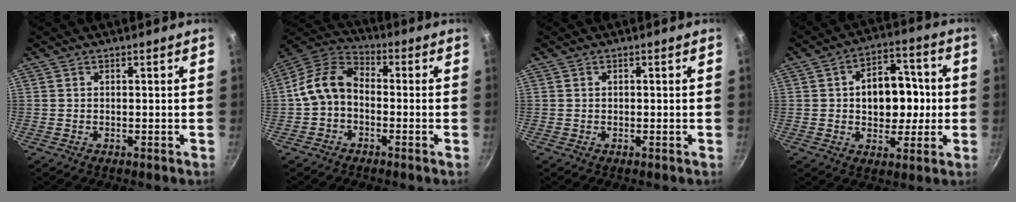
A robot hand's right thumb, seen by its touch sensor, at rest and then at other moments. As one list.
[{"total": 10.4, "force": [-1.2, 7.5, 7.1], "torque": [-0.127, 0.034, -0.039]}, {"total": 0.0}, {"total": 12.8, "force": [0.5, 8.5, 9.5], "torque": [-0.094, 0.025, 0.007]}]